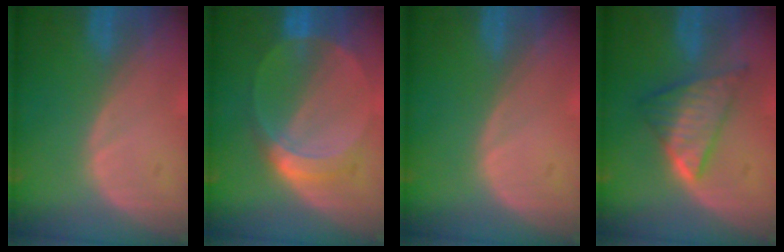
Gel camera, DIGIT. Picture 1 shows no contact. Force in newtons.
{"total": 6.1, "press": 5.6, "slide": 2.4}
{"total": 0.0}
{"total": 6.5, "press": 6.5, "slide": 0.2}